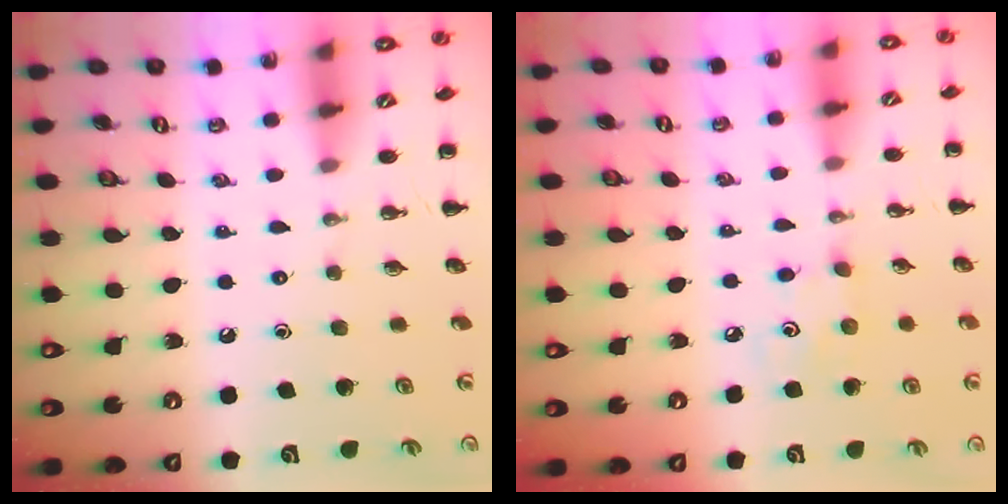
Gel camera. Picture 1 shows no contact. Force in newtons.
{"total": 3.7, "press": 3.6, "slide": 1.0}